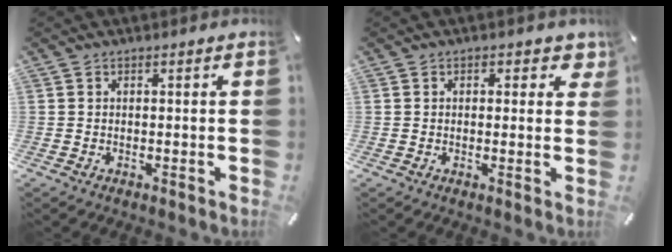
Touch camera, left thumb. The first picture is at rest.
{"total": 2.6, "force": [0.8, 1.7, 1.8], "torque": [-0.005, -0.004, 0.005]}